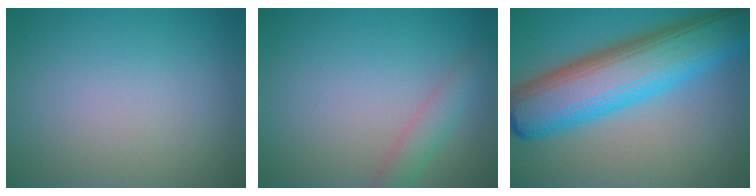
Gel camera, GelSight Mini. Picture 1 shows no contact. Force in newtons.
{"total": 2.1, "press": 2.1, "slide": 0.1}
{"total": 11.6, "press": 11.6, "slide": 0.2}